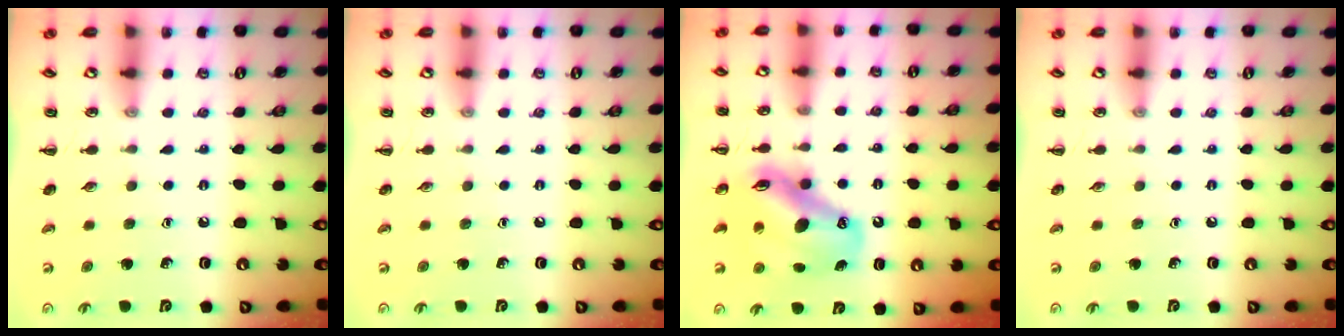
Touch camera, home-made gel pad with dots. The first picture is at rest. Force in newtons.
{"total": 0.0}
{"total": 14.2, "press": 13.6, "slide": 4.0}
{"total": 0.0}